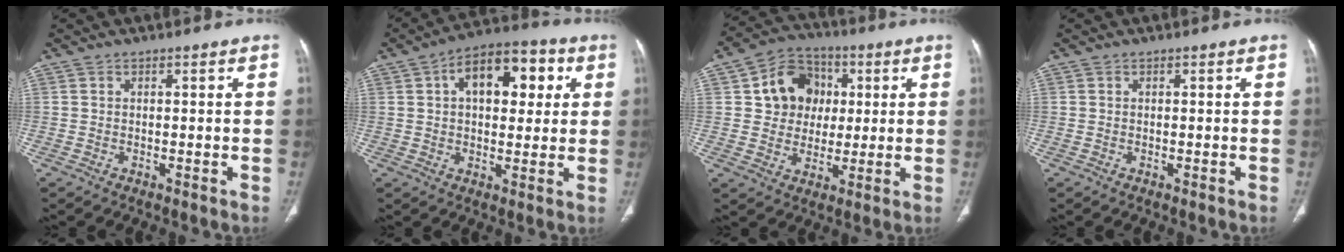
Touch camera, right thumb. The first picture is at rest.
{"total": 14.0, "force": [3.9, 8.0, 10.8], "torque": [-0.126, 0.019, 0.055]}
{"total": 11.8, "force": [2.5, 10.3, 5.2], "torque": [-0.041, 0.006, 0.038]}
{"total": 0.0}